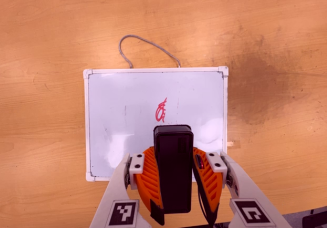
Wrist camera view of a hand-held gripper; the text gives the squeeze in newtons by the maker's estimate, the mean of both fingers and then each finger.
{"total": 6.3, "left": 5.4, "right": 7.2}